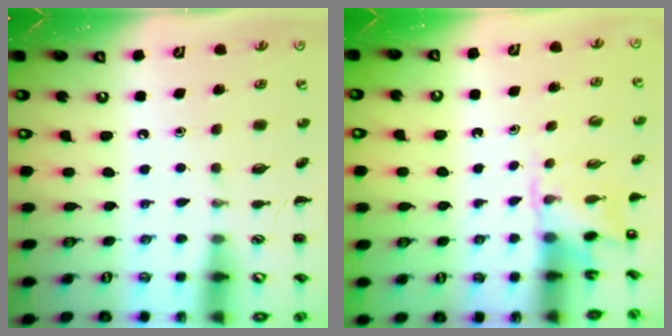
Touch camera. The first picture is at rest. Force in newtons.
{"total": 2.5, "press": 2.3, "slide": 1.0}